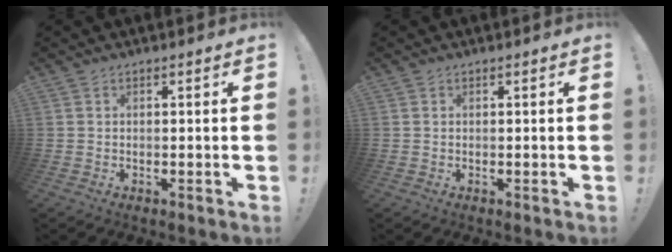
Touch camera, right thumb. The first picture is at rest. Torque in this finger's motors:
{"motor_torque": [-0.16, -0.07, -0.09, 0.19, -0.04]}